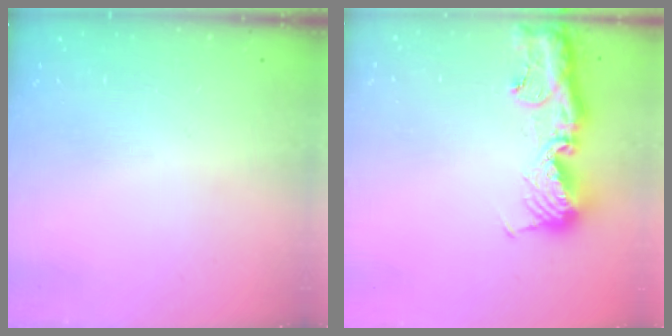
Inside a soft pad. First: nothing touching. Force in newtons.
{"total": 15.7, "press": 15.6, "slide": 1.6}